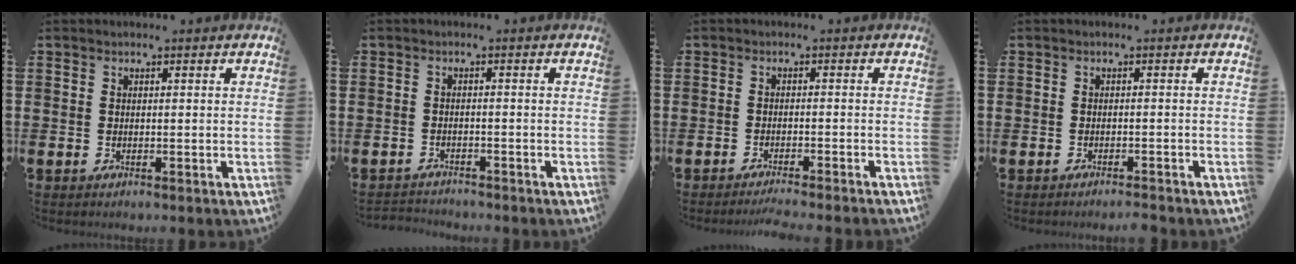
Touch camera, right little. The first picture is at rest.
{"total": 1.4, "force": [-1.4, 0.1, -0.1], "torque": [-0.002, 0.003, -0.031]}
{"total": 1.5, "force": [-1.4, -0.2, 0.6], "torque": [-0.006, 0.001, -0.027]}
{"total": 1.0, "force": [-0.9, -0.1, 0.2], "torque": [-0.004, -0.001, -0.019]}